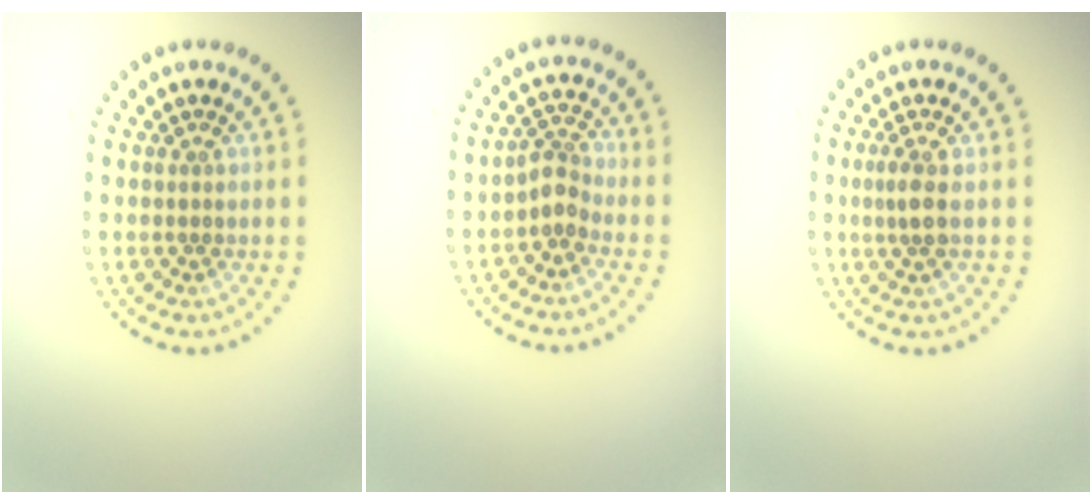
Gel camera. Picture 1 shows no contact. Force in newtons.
{"total": 2.0, "press": 1.6, "slide": 1.2}
{"total": 1.7, "press": 1.4, "slide": 0.9}